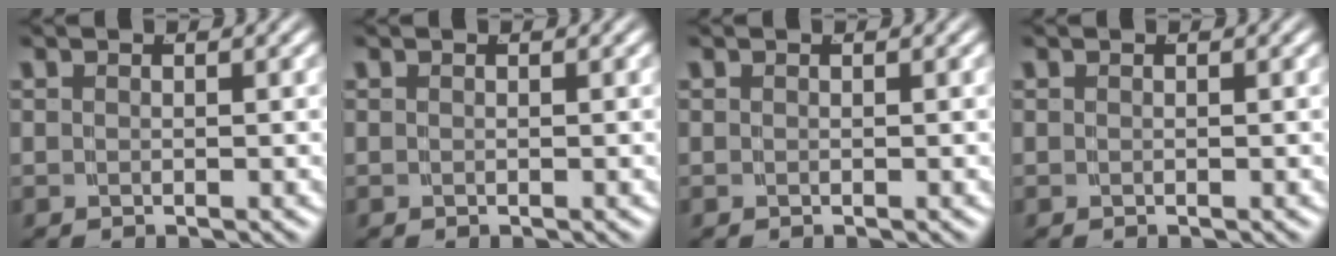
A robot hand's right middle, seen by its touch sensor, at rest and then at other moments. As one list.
[{"total": 0.0}, {"total": 0.0}, {"total": 0.0}]